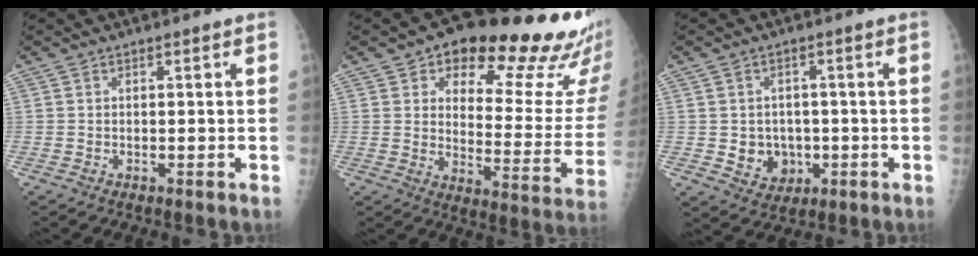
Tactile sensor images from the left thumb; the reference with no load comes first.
{"total": 24.2, "force": [15.8, 9.4, 15.8], "torque": [-0.155, -0.067, 0.204]}
{"total": 6.2, "force": [-0.8, 5.6, 2.7], "torque": [-0.010, 0.005, -0.001]}